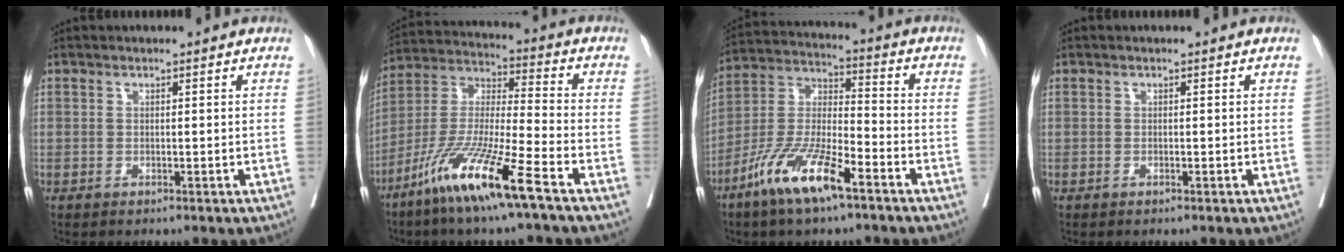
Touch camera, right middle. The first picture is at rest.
{"total": 14.9, "force": [-9.0, -0.4, 11.9], "torque": [-0.246, -0.038, -0.180]}
{"total": 13.0, "force": [-7.9, 2.5, 10.0], "torque": [-0.210, -0.015, -0.154]}
{"total": 0.0}